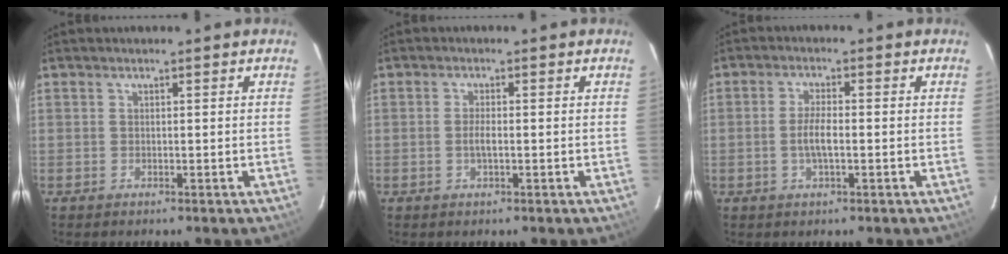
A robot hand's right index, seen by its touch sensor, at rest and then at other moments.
{"total": 1.8, "force": [-0.4, 0.2, 1.7], "torque": [-0.036, 0.000, -0.010]}
{"total": 3.7, "force": [-0.8, 0.6, 3.5], "torque": [-0.072, 0.000, -0.017]}